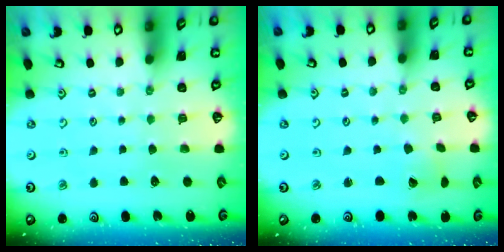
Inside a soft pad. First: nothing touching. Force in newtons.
{"total": 2.1, "press": 2.1, "slide": 0.3}